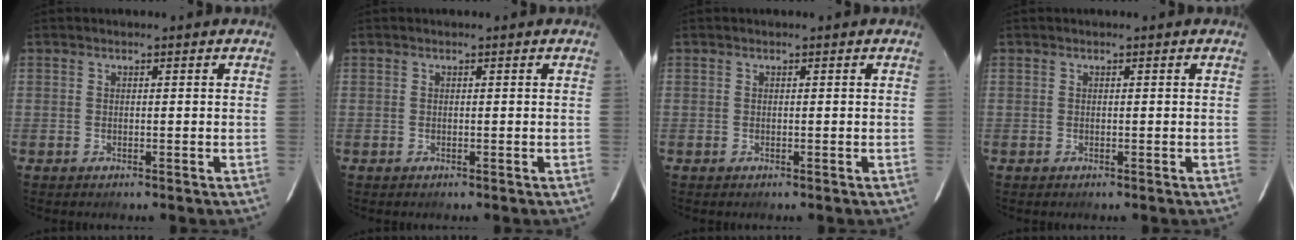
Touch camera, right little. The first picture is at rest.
{"total": 0.0}
{"total": 0.0}
{"total": 0.0}